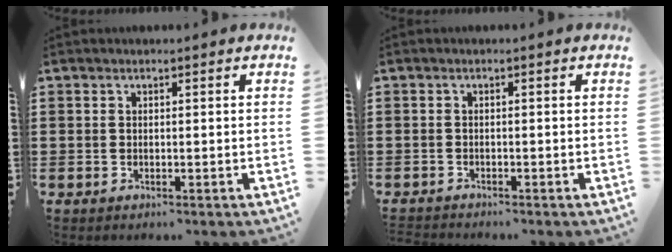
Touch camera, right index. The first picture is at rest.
{"total": 0.9, "force": [-0.9, 0.1, -0.1], "torque": [-0.001, 0.002, -0.019]}